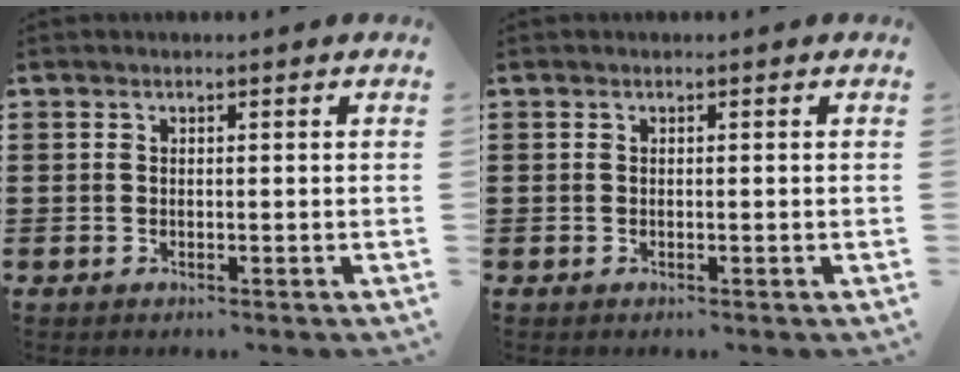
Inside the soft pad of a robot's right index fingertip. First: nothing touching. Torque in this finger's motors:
{"motor_torque": [0.32, 0.43, -0.01, -0.01]}